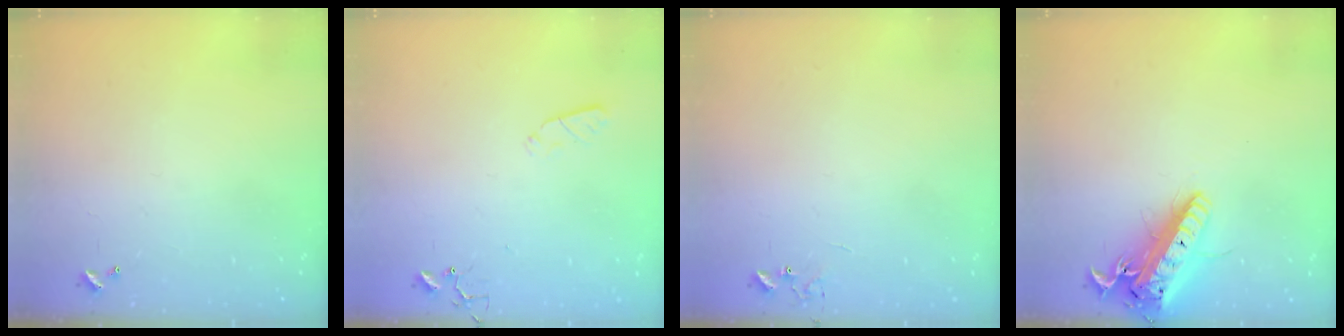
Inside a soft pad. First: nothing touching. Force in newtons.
{"total": 2.9, "press": 2.8, "slide": 0.5}
{"total": 5.9, "press": 5.9, "slide": 0.5}
{"total": 19.8, "press": 19.4, "slide": 4.0}